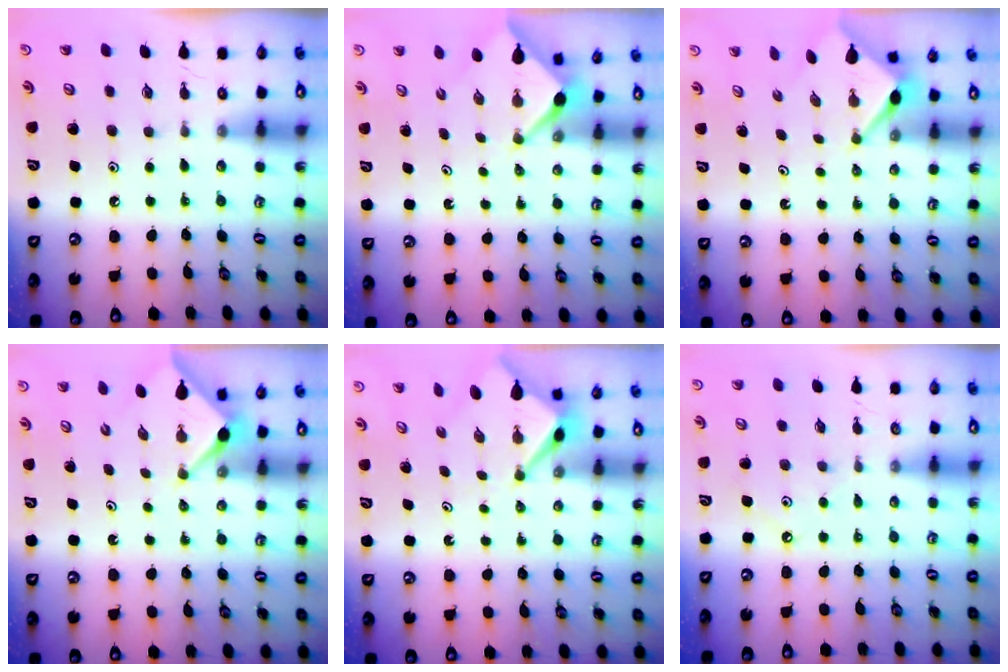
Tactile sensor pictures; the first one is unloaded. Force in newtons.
{"total": 2.5, "press": 2.5, "slide": 0.3}
{"total": 2.9, "press": 2.9, "slide": 0.3}
{"total": 3.1, "press": 3.1, "slide": 0.3}
{"total": 3.0, "press": 3.0, "slide": 0.3}
{"total": 5.5, "press": 5.5, "slide": 0.5}